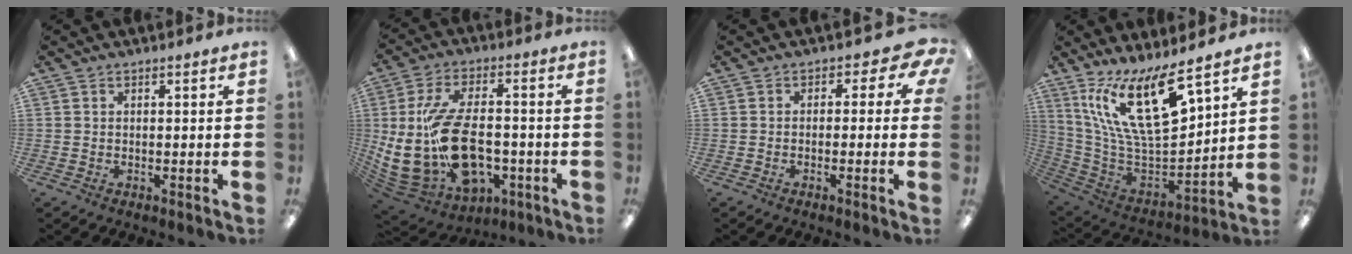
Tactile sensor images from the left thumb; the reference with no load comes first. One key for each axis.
{"total": 23.4, "fx": -3.2, "fy": 13.5, "fz": 18.9, "tx": -0.395, "ty": 0.006, "tz": -0.038}
{"total": 3.7, "fx": -0.7, "fy": 2.5, "fz": 2.7, "tx": -0.031, "ty": 0.004, "tz": -0.015}
{"total": 21.8, "fx": 12.6, "fy": 8.1, "fz": 15.9, "tx": -0.300, "ty": -0.080, "tz": 0.221}